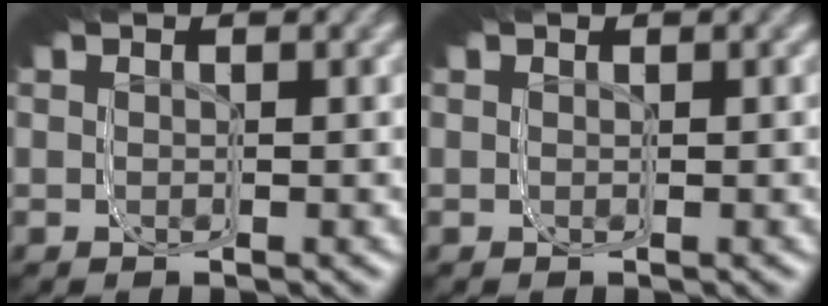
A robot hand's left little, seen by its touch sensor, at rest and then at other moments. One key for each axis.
{"total": 0.0}